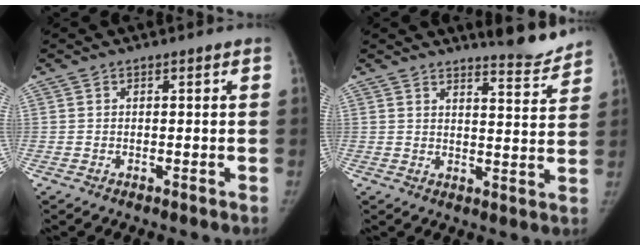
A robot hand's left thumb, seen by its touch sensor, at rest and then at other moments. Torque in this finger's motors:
{"motor_torque": [0.78, -0.53, 0.65, -0.46, 0.05]}